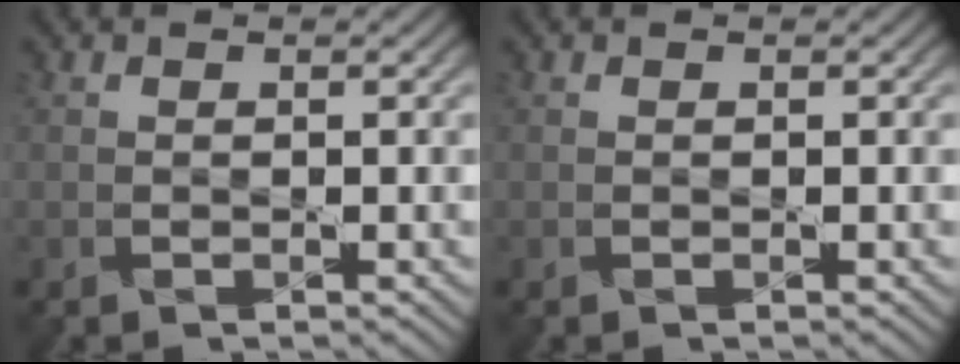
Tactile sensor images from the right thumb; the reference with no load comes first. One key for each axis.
{"total": 0.0}